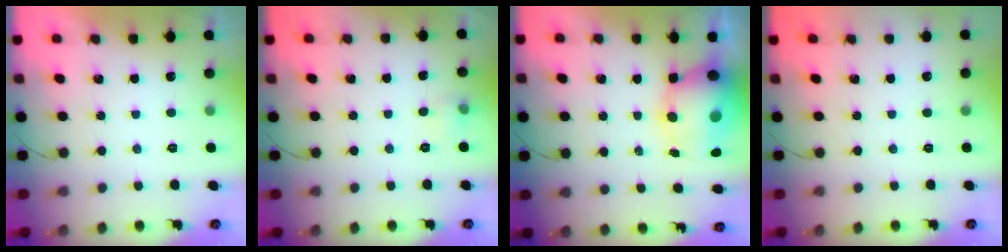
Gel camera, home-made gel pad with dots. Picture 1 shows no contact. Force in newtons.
{"total": 5.6, "press": 4.2, "slide": 3.6}
{"total": 9.8, "press": 9.5, "slide": 2.6}
{"total": 0.0}